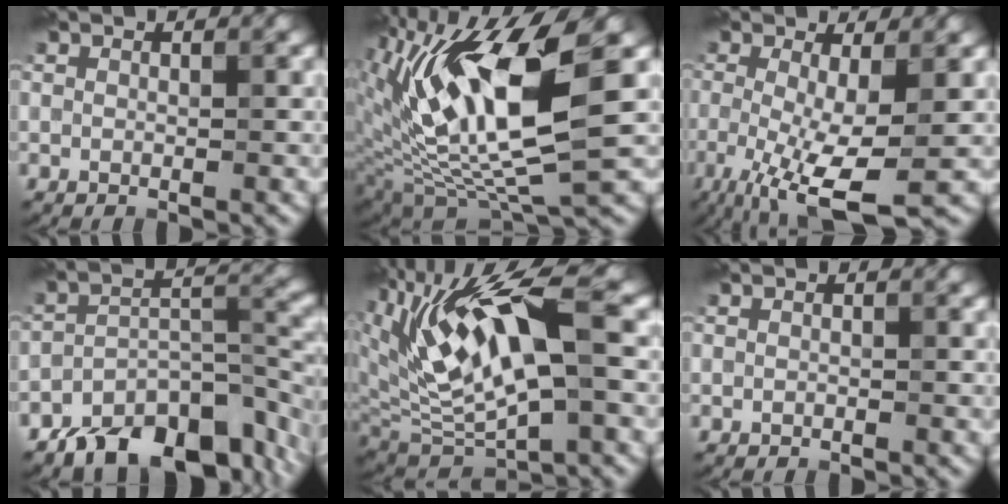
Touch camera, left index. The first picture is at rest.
{"total": 12.5, "force": [2.1, 4.6, 11.4], "torque": [-0.223, -0.006, 0.036]}
{"total": 7.5, "force": [-2.1, 1.8, 7.0], "torque": [-0.136, -0.019, -0.036]}
{"total": 9.7, "force": [-6.6, 4.4, 5.6], "torque": [-0.080, -0.013, -0.111]}
{"total": 12.1, "force": [3.4, 4.8, 10.6], "torque": [-0.202, 0.003, 0.064]}
{"total": 0.0}